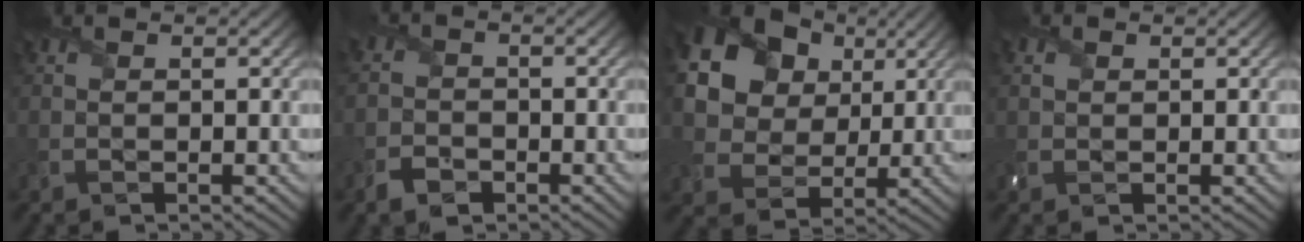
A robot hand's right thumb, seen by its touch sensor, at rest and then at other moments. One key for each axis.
{"total": 2.6, "fx": -1.9, "fy": 1.6, "fz": 0.9, "tx": -0.026, "ty": -0.001, "tz": -0.046}
{"total": 19.2, "fx": 8.1, "fy": 14.8, "fz": 9.0, "tx": -0.250, "ty": 0.052, "tz": 0.173}
{"total": 1.5, "fx": 0.5, "fy": 1.2, "fz": 0.6, "tx": -0.024, "ty": 0.001, "tz": 0.008}